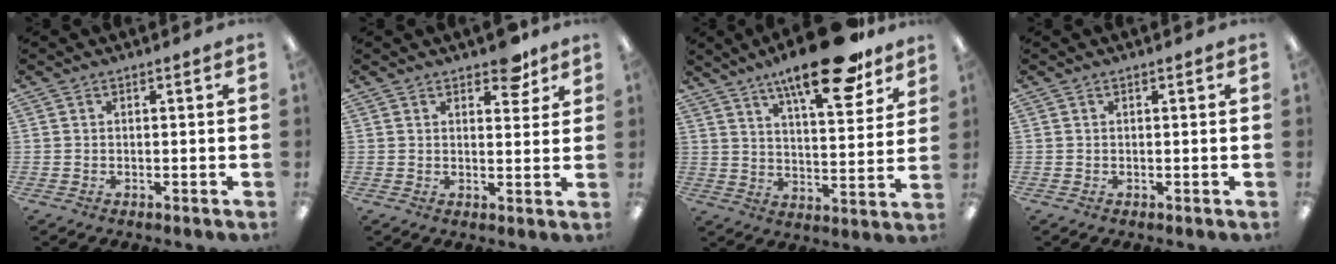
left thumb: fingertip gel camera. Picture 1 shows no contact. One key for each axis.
{"total": 5.7, "fx": 4.4, "fy": 2.7, "fz": 2.5, "tx": -0.012, "ty": -0.027, "tz": 0.072}
{"total": 18.5, "fx": 12.9, "fy": 5.5, "fz": 12.0, "tx": -0.183, "ty": -0.071, "tz": 0.206}
{"total": 0.0}